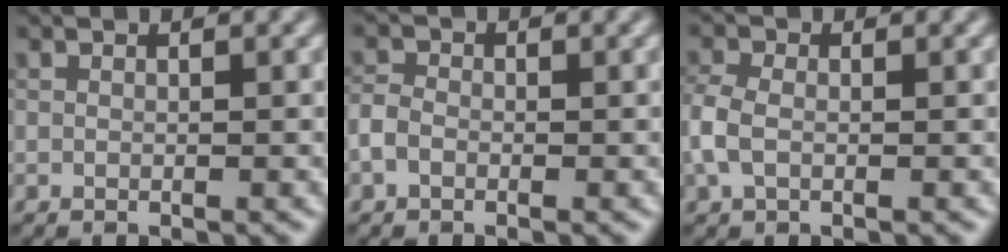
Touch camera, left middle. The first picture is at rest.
{"total": 1.7, "force": [-0.8, 1.2, 0.9], "torque": [-0.018, 0.003, -0.022]}
{"total": 2.9, "force": [-0.5, 1.9, 2.1], "torque": [-0.055, 0.003, -0.017]}